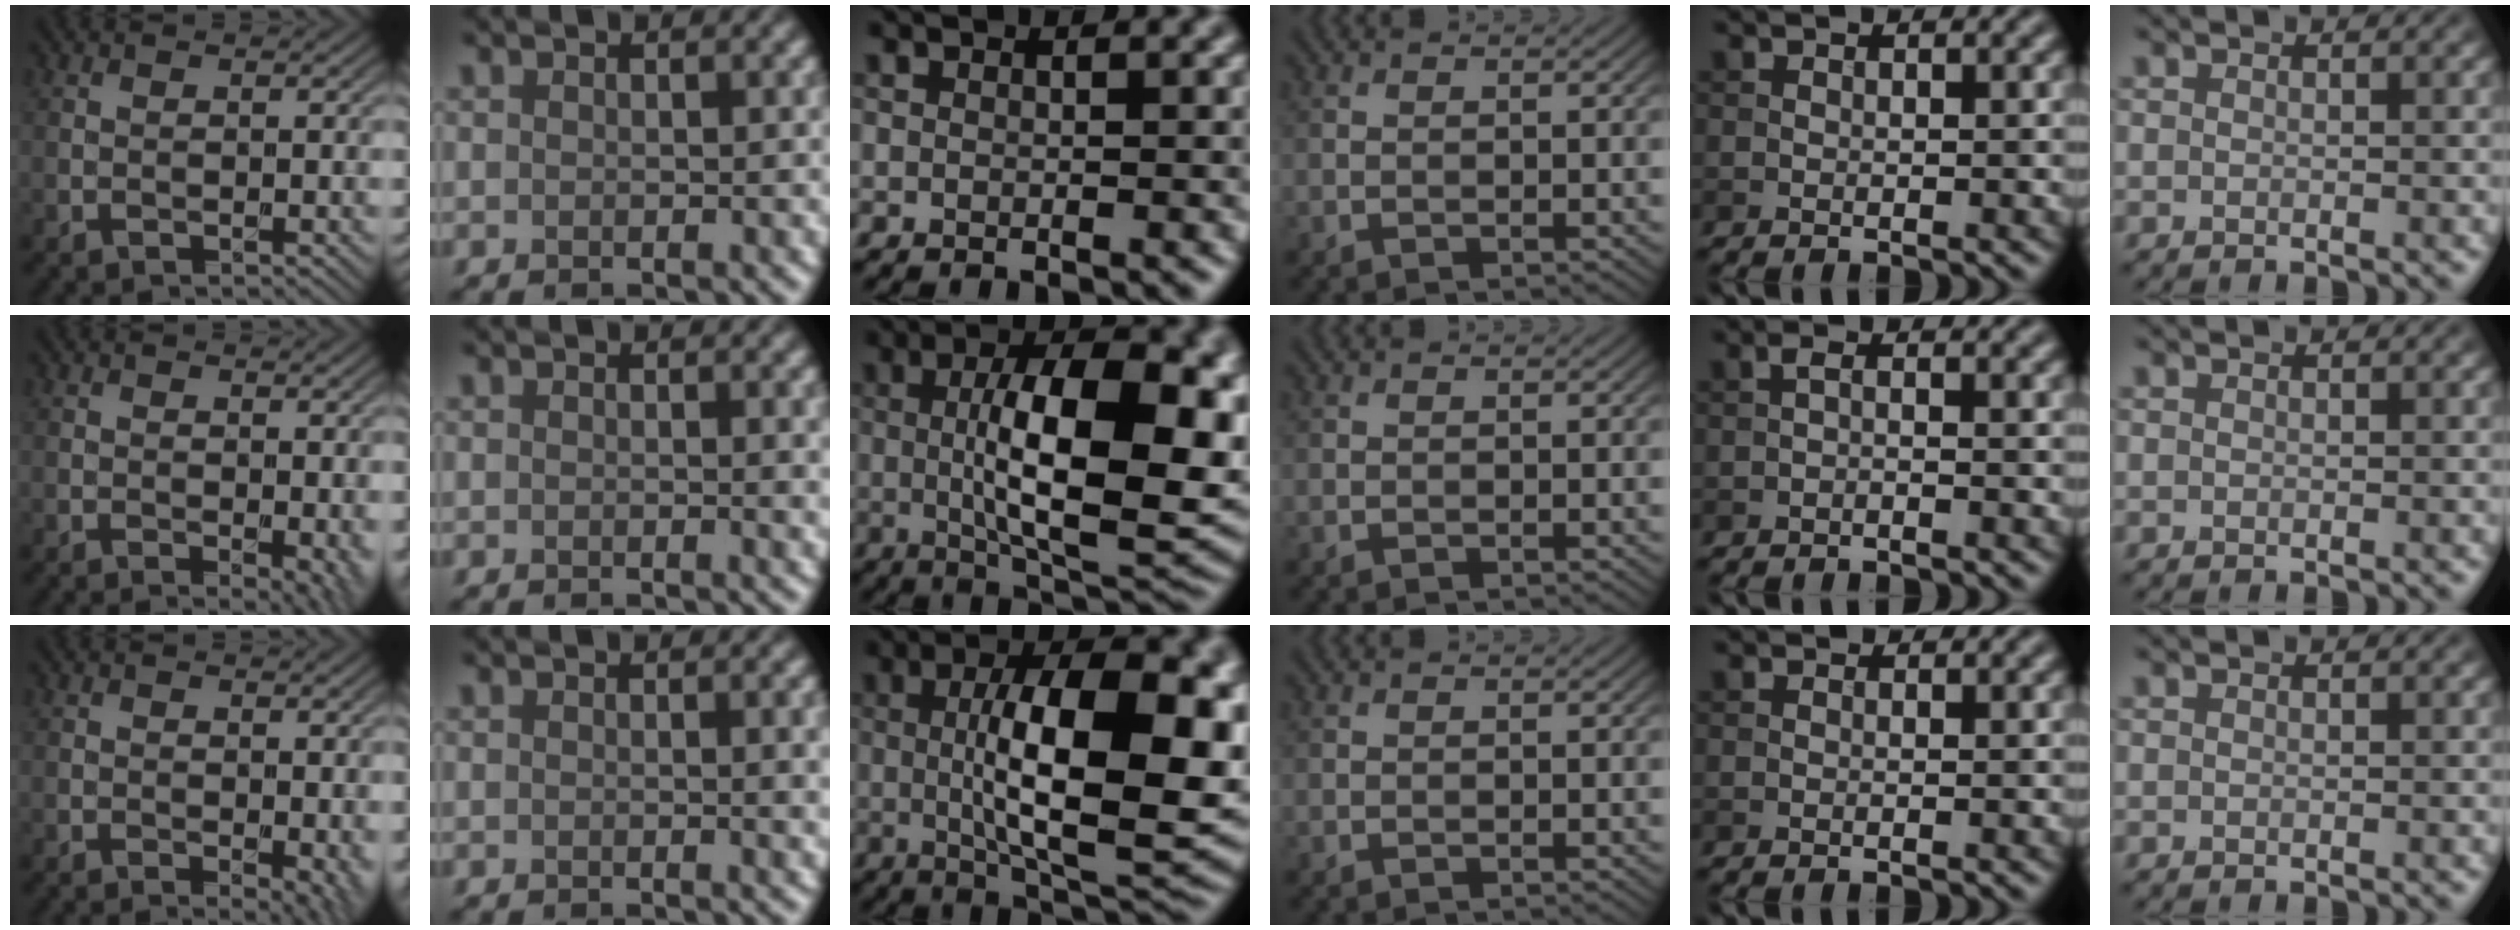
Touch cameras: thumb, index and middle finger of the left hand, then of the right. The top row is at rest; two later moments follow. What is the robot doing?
{"motion": "unscrew", "object": "dispenser bottle"}